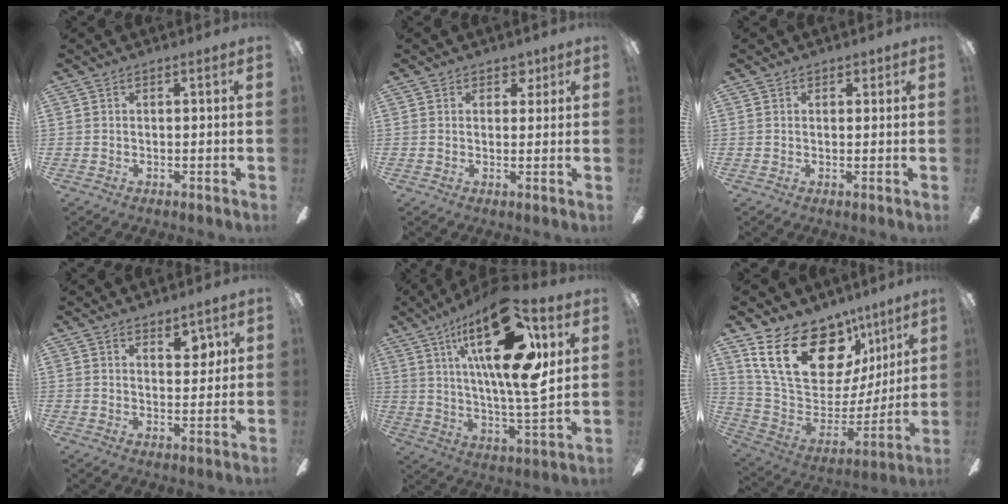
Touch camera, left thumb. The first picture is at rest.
{"total": 3.5, "force": [1.9, 2.5, 1.6], "torque": [-0.002, -0.004, 0.029]}
{"total": 1.5, "force": [0.8, 1.0, 0.7], "torque": [0.003, -0.002, 0.011]}
{"total": 5.3, "force": [3.5, 2.4, 3.2], "torque": [-0.030, -0.015, 0.053]}
{"total": 27.6, "force": [11.8, 8.9, 23.3], "torque": [-0.393, -0.051, 0.187]}
{"total": 25.3, "force": [13.3, 15.0, 15.5], "torque": [-0.279, -0.074, 0.253]}